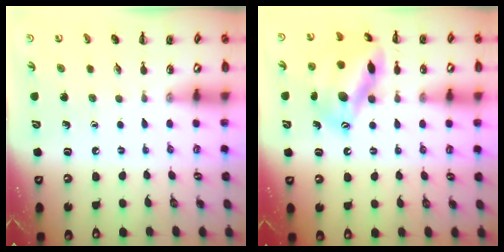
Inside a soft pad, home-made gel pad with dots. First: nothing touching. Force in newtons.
{"total": 16.9, "press": 16.9, "slide": 0.9}